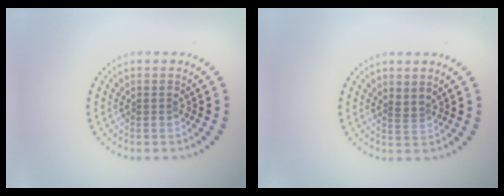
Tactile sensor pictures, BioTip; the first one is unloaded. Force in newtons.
{"total": 1.1, "press": 0.6, "slide": 0.9}